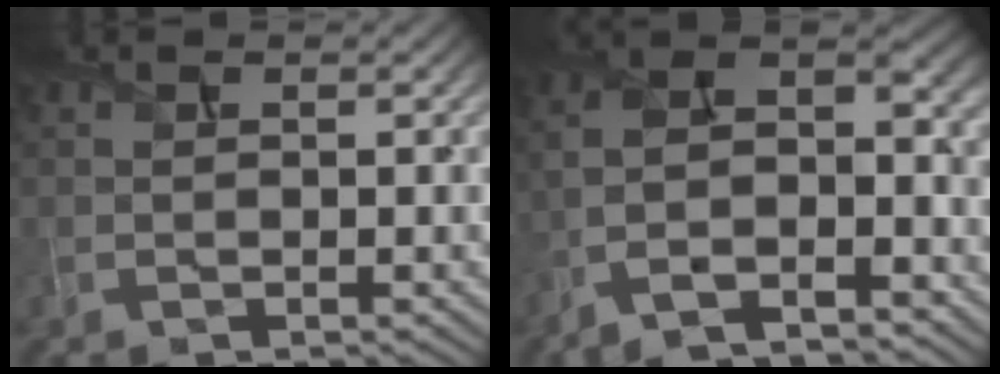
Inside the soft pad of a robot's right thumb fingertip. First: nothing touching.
{"total": 13.4, "force": [-6.8, 5.5, 10.1], "torque": [-0.223, -0.010, -0.117]}